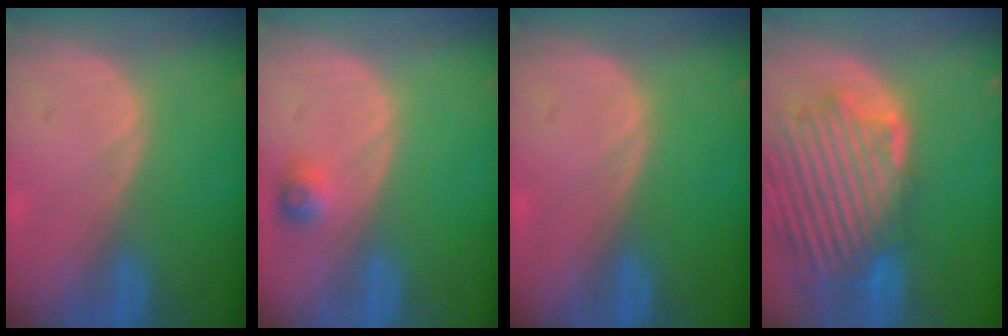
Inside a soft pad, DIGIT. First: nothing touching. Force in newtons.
{"total": 2.5, "press": 2.3, "slide": 1.0}
{"total": 0.0}
{"total": 13.2, "press": 11.5, "slide": 6.4}